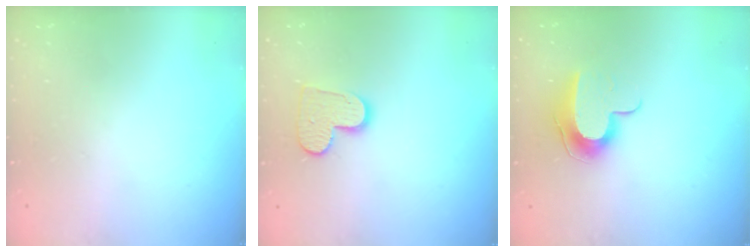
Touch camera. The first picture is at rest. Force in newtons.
{"total": 9.7, "press": 9.7, "slide": 0.5}
{"total": 9.8, "press": 9.8, "slide": 0.6}